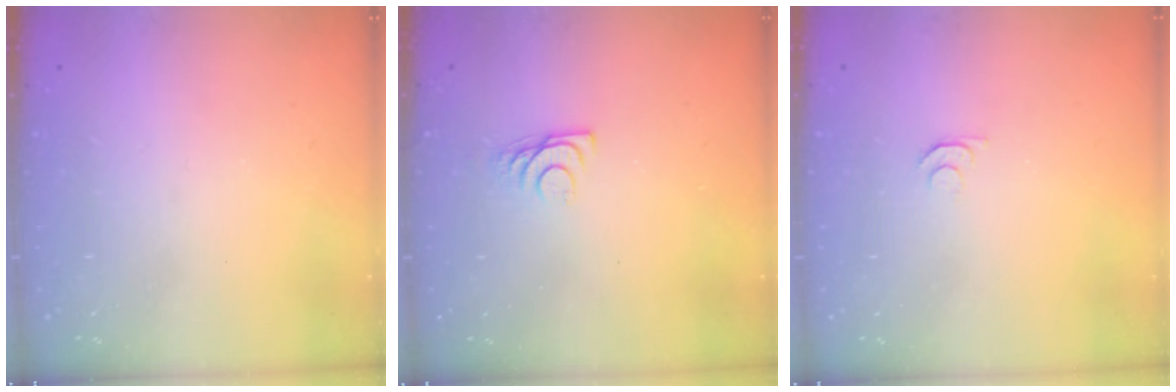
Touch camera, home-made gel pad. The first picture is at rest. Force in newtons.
{"total": 6.8, "press": 6.8, "slide": 0.6}
{"total": 4.3, "press": 4.3, "slide": 0.7}